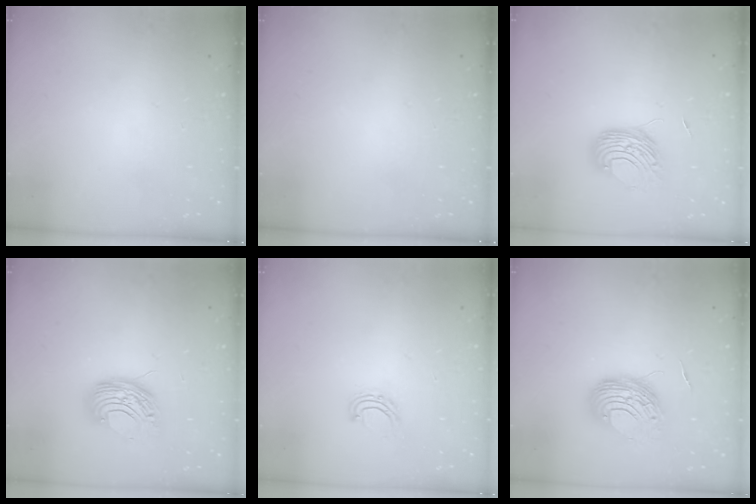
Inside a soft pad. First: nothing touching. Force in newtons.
{"total": 0.0}
{"total": 9.2, "press": 9.2, "slide": 0.5}
{"total": 9.0, "press": 9.0, "slide": 0.5}
{"total": 6.6, "press": 6.6, "slide": 0.5}
{"total": 9.7, "press": 9.6, "slide": 1.3}